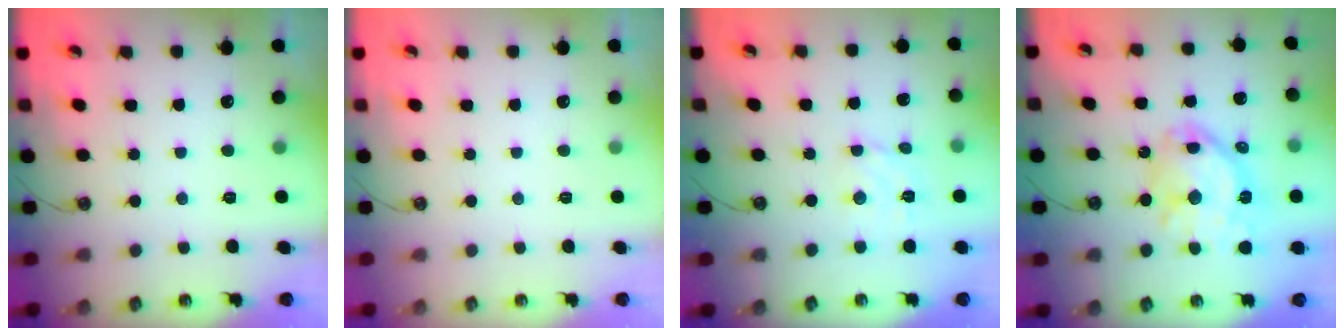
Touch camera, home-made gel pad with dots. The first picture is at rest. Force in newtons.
{"total": 0.0}
{"total": 4.2, "press": 4.1, "slide": 0.6}
{"total": 16.0, "press": 16.0, "slide": 1.2}